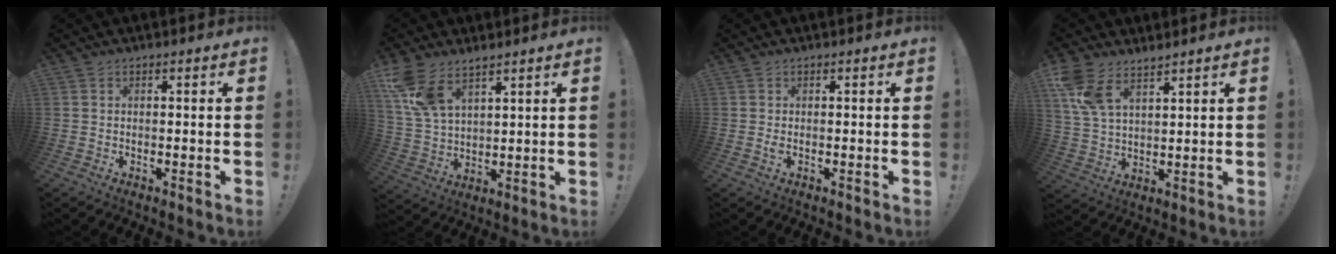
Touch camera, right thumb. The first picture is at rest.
{"total": 10.2, "force": [7.1, 4.9, 5.4], "torque": [-0.115, -0.025, 0.142]}
{"total": 0.9, "force": [-0.3, 0.2, 0.8], "torque": [-0.016, -0.001, -0.005]}
{"total": 8.8, "force": [6.3, 3.8, 4.8], "torque": [-0.099, -0.023, 0.124]}